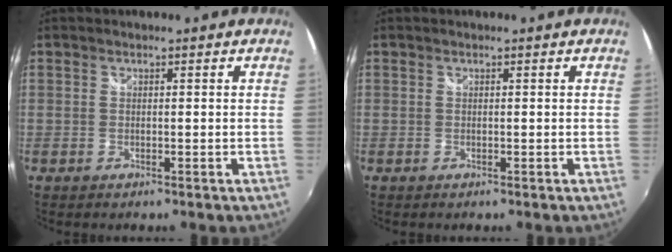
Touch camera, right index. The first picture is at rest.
{"total": 0.0}